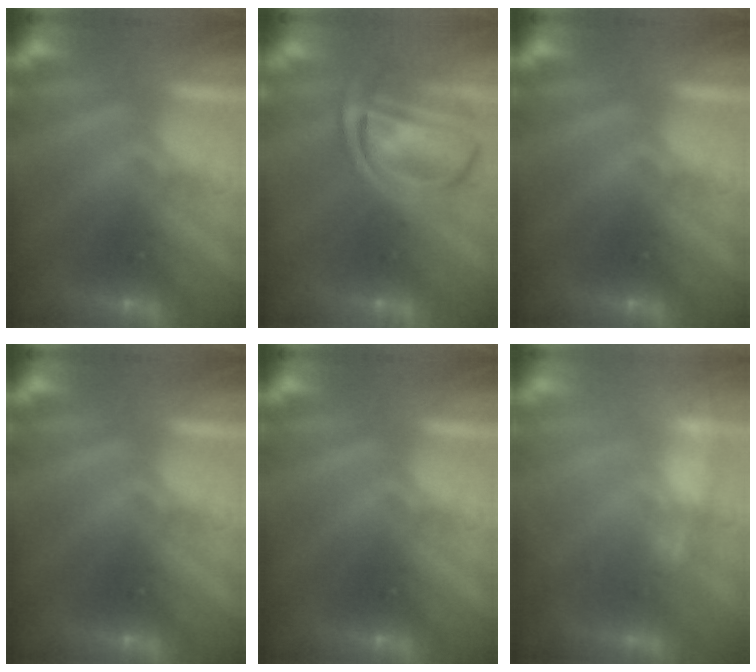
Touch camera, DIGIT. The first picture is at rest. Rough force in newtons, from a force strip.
{"total": 6.9}
{"total": 0.0}
{"total": 0.0}
{"total": 0.0}
{"total": 2.7}